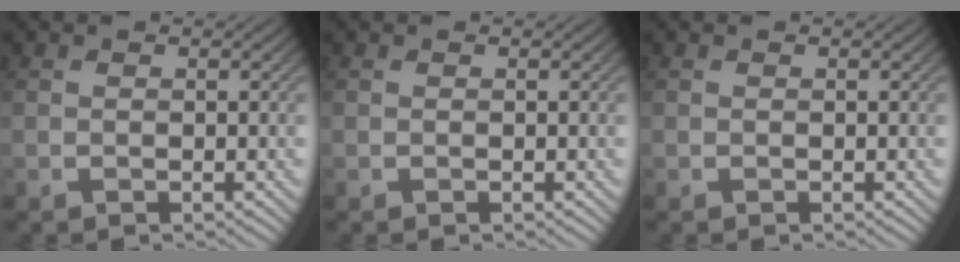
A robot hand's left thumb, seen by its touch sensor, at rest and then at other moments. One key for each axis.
{"total": 0.0}
{"total": 0.0}